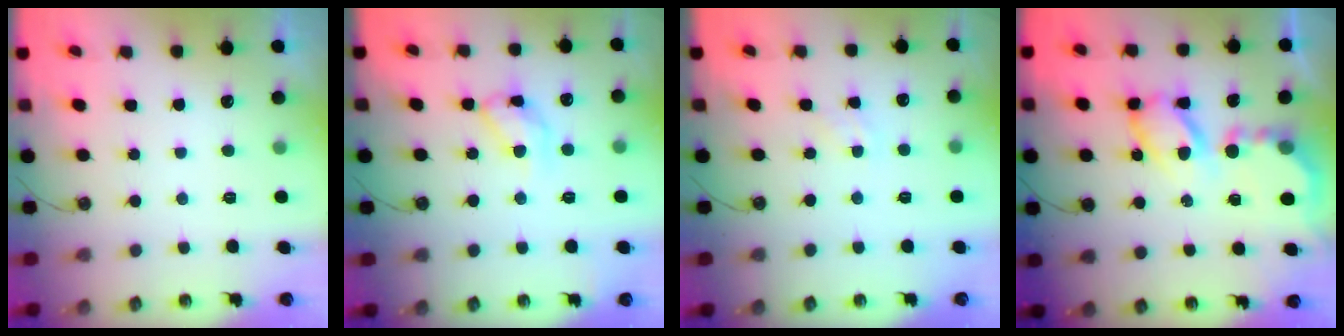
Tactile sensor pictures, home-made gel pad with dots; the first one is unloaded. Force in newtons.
{"total": 12.3, "press": 12.3, "slide": 0.3}
{"total": 1.0, "press": 1.0, "slide": 0.2}
{"total": 11.7, "press": 11.7, "slide": 0.8}